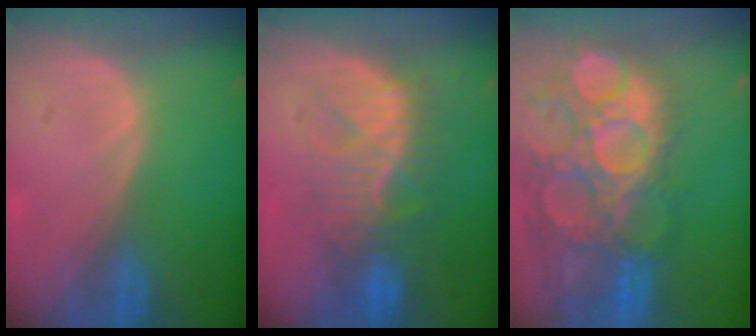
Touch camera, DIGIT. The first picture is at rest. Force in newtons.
{"total": 8.5, "press": 8.3, "slide": 1.7}
{"total": 15.1, "press": 12.7, "slide": 8.3}